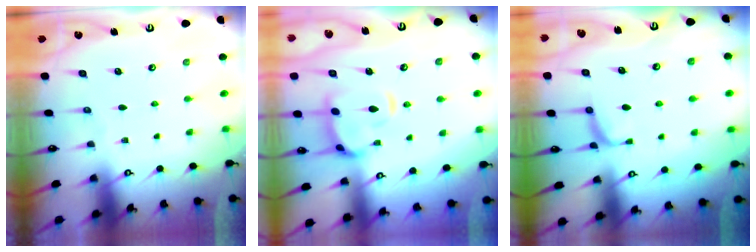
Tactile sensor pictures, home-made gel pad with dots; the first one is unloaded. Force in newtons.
{"total": 4.5, "press": 4.4, "slide": 0.7}
{"total": 1.7, "press": 1.6, "slide": 0.7}